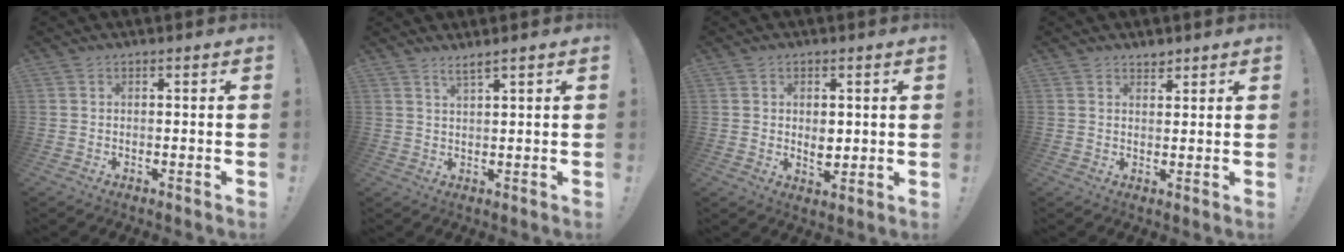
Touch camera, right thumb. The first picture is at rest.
{"total": 2.9, "force": [2.3, 0.0, 1.7], "torque": [-0.035, -0.011, 0.039]}
{"total": 4.0, "force": [0.4, 3.2, 2.3], "torque": [-0.020, -0.005, 0.004]}
{"total": 2.2, "force": [2.0, 0.9, 0.5], "torque": [0.010, -0.017, 0.033]}